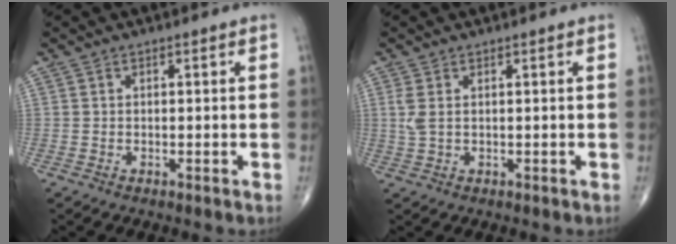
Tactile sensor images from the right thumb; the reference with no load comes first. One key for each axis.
{"total": 2.4, "fx": 0.5, "fy": 1.1, "fz": 2.0, "tx": -0.058, "ty": 0.006, "tz": 0.017}